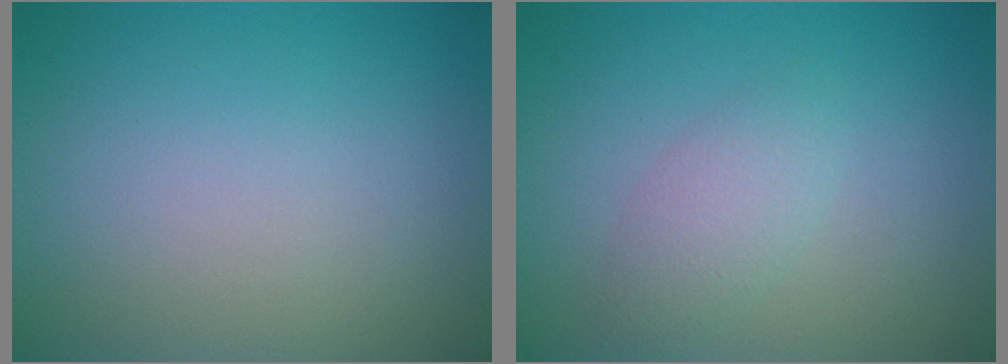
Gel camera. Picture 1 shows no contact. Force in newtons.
{"total": 2.1, "press": 2.1, "slide": 0.1}